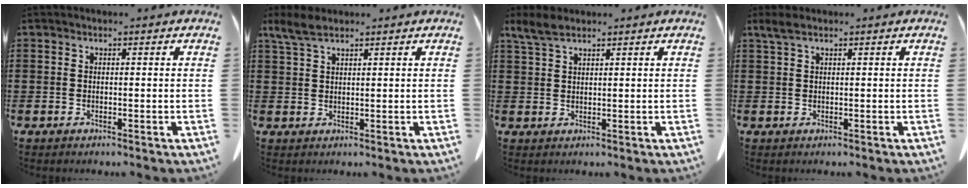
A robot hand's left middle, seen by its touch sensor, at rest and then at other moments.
{"total": 3.8, "force": [2.5, 1.2, 2.5], "torque": [-0.064, 0.002, 0.045]}
{"total": 3.5, "force": [2.4, 1.2, 2.3], "torque": [-0.059, 0.001, 0.042]}
{"total": 1.8, "force": [1.1, 0.4, 1.4], "torque": [-0.031, 0.003, 0.020]}